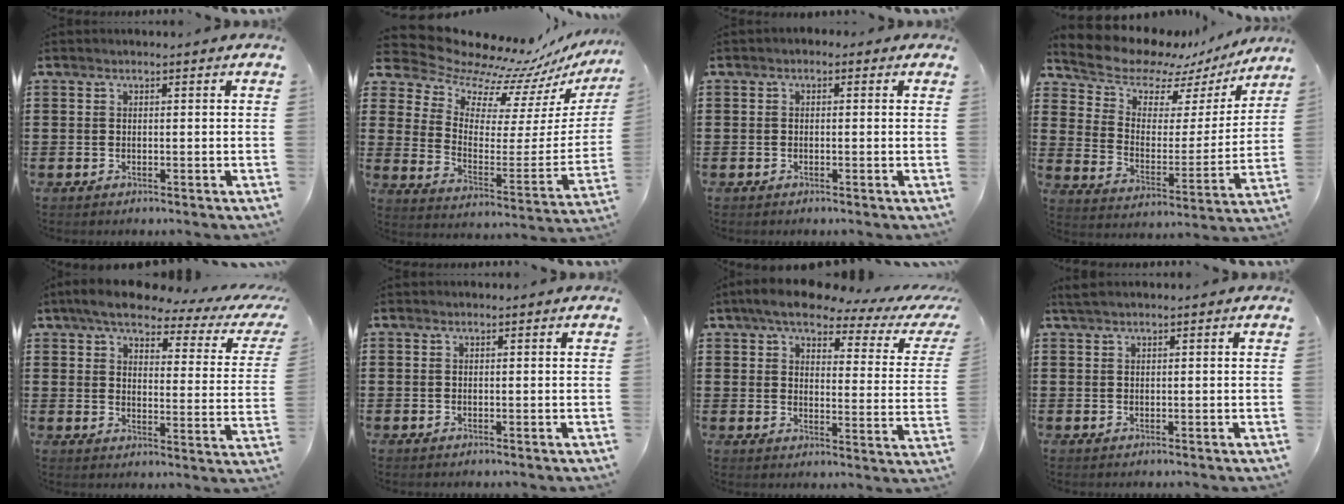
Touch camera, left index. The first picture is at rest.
{"total": 10.0, "force": [8.7, 4.1, 2.8], "torque": [-0.079, -0.079, 0.146]}
{"total": 0.8, "force": [-0.4, 0.7, 0.3], "torque": [-0.007, 0.003, -0.009]}
{"total": 8.3, "force": [7.5, 3.1, 1.3], "torque": [-0.058, -0.060, 0.131]}
{"total": 6.0, "force": [4.7, 1.3, 3.6], "torque": [-0.084, -0.021, 0.075]}
{"total": 0.0}
{"total": 6.5, "force": [5.0, 1.6, 3.9], "torque": [-0.084, -0.023, 0.079]}
{"total": 0.8, "force": [0.5, 0.0, 0.6], "torque": [-0.012, 0.000, 0.011]}